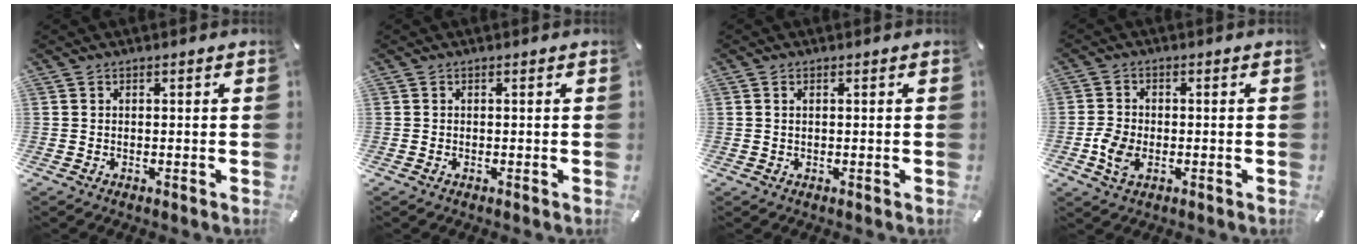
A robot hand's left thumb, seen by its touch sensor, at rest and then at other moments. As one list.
[{"total": 0.0}, {"total": 0.9, "force": [0.2, 0.5, 0.8], "torque": [-0.016, 0.003, 0.003]}, {"total": 5.2, "force": [-1.5, 3.6, 3.5], "torque": [-0.078, 0.003, -0.029]}]